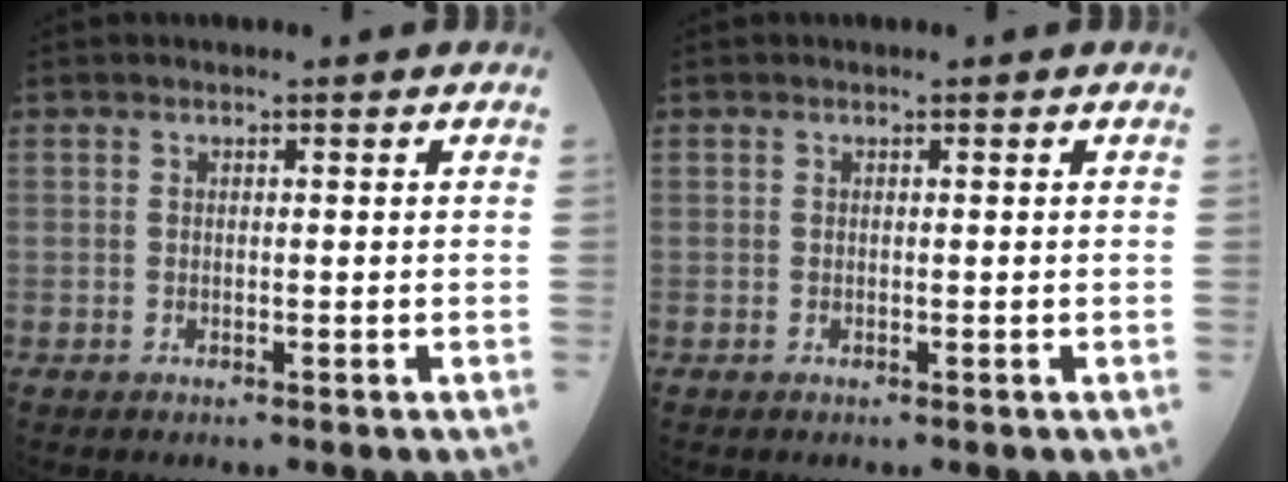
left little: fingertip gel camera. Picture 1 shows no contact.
{"total": 0.0}